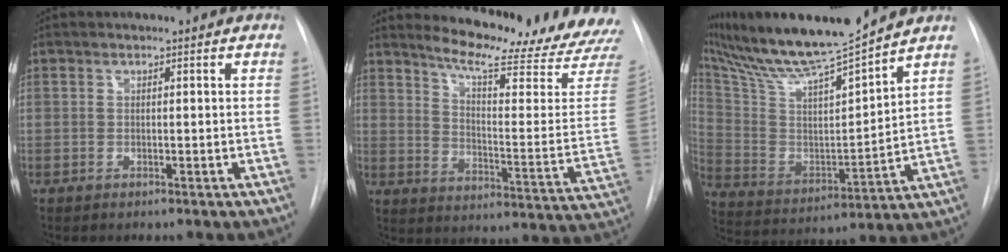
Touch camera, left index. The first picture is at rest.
{"total": 20.7, "force": [19.7, -0.1, 6.5], "torque": [-0.104, -0.127, 0.243]}
{"total": 17.5, "force": [15.4, -0.4, 8.2], "torque": [-0.155, -0.006, 0.277]}